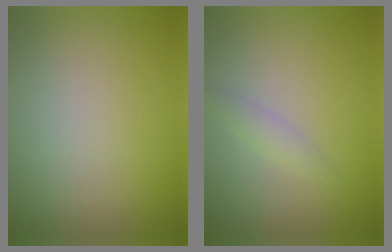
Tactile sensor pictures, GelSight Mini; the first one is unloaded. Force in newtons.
{"total": 1.2, "press": 1.2, "slide": 0.0}